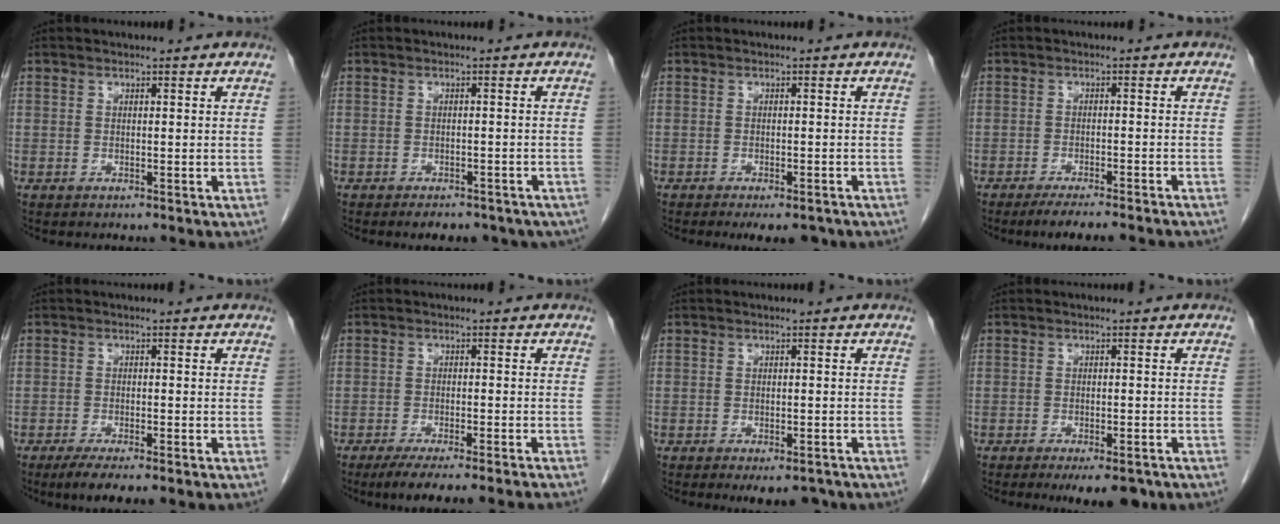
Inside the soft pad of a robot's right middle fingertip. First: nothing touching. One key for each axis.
{"total": 8.3, "fx": -6.7, "fy": 3.6, "fz": 3.4, "tx": -0.034, "ty": 0.000, "tz": -0.072}
{"total": 5.2, "fx": -4.0, "fy": 1.8, "fz": 2.8, "tx": -0.027, "ty": -0.004, "tz": -0.055}
{"total": 8.5, "fx": -7.3, "fy": 0.6, "fz": 4.4, "tx": -0.051, "ty": -0.012, "tz": -0.104}
{"total": 4.8, "fx": -3.4, "fy": 0.7, "fz": 3.3, "tx": -0.054, "ty": -0.012, "tz": -0.050}
{"total": 9.5, "fx": -8.0, "fy": -0.2, "fz": 5.1, "tx": -0.056, "ty": -0.019, "tz": -0.117}
{"total": 5.0, "fx": -3.9, "fy": 1.9, "fz": 2.6, "tx": -0.023, "ty": -0.002, "tz": -0.051}
{"total": 6.4, "fx": -4.7, "fy": 2.0, "fz": 3.9, "tx": -0.041, "ty": -0.005, "tz": -0.065}